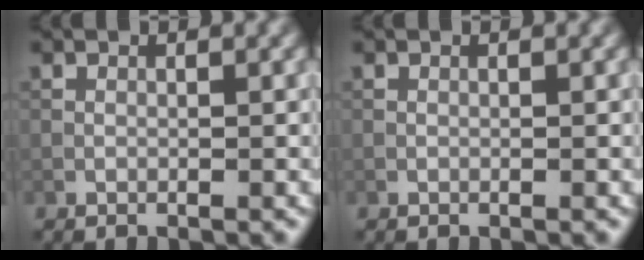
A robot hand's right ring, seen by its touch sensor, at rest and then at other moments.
{"total": 0.0}